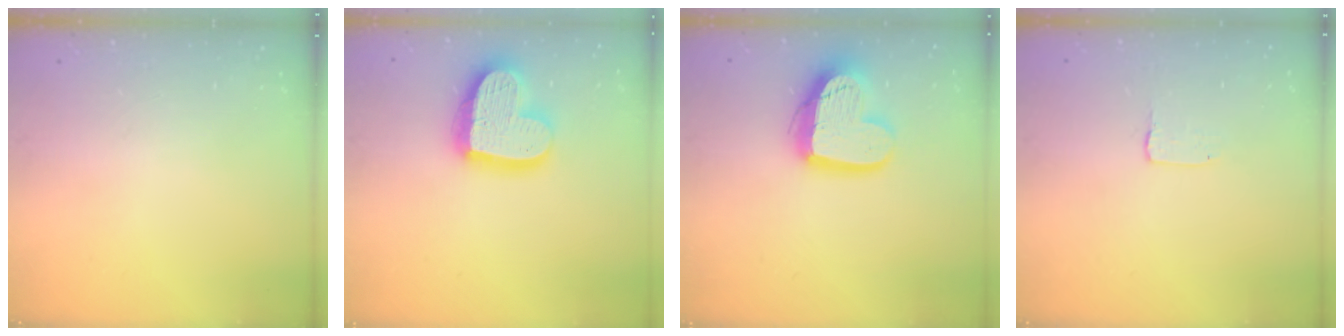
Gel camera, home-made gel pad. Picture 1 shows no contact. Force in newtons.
{"total": 19.9, "press": 19.9, "slide": 1.6}
{"total": 16.7, "press": 16.6, "slide": 1.4}
{"total": 1.3, "press": 1.2, "slide": 0.1}